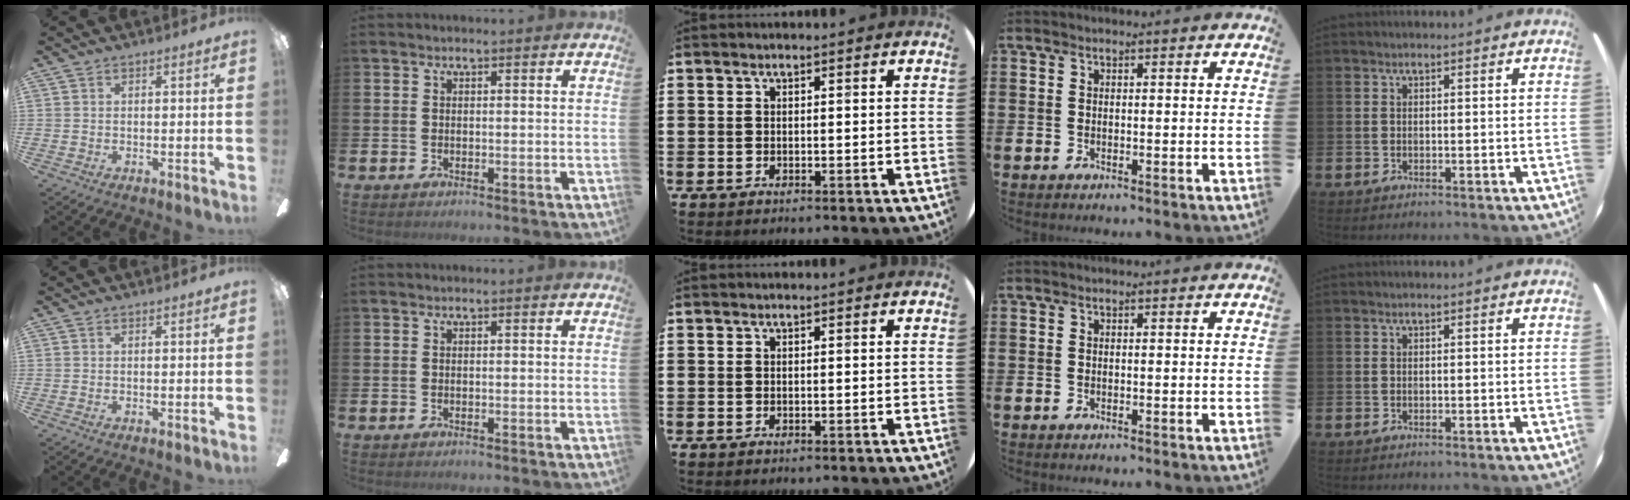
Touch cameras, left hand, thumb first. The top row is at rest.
{}